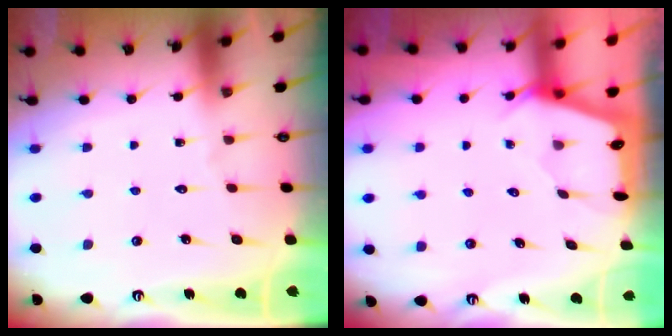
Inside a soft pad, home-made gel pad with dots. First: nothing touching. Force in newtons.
{"total": 2.3, "press": 2.2, "slide": 0.3}